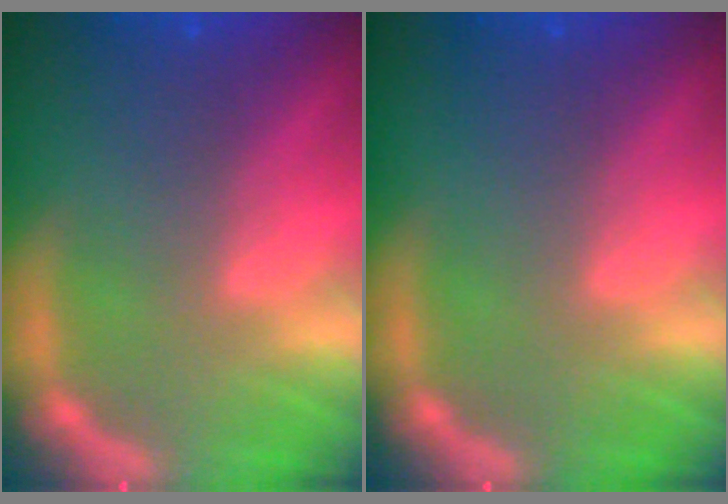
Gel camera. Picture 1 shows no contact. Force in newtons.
{"total": 0.0}